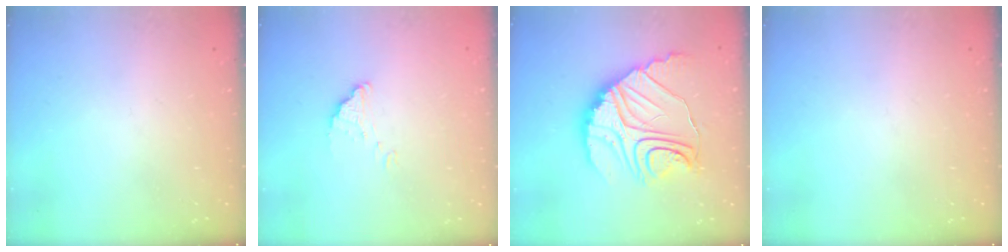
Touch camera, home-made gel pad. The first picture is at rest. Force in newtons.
{"total": 1.5, "press": 1.5, "slide": 0.1}
{"total": 17.4, "press": 17.4, "slide": 1.3}
{"total": 0.0}